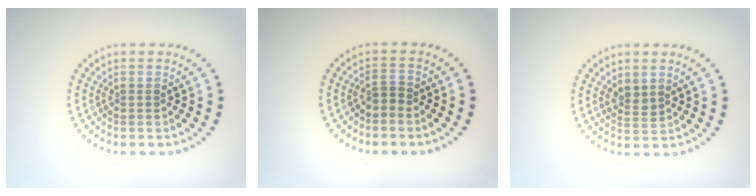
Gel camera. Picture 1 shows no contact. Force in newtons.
{"total": 1.3, "press": 0.9, "slide": 0.9}
{"total": 1.5, "press": 1.3, "slide": 0.7}